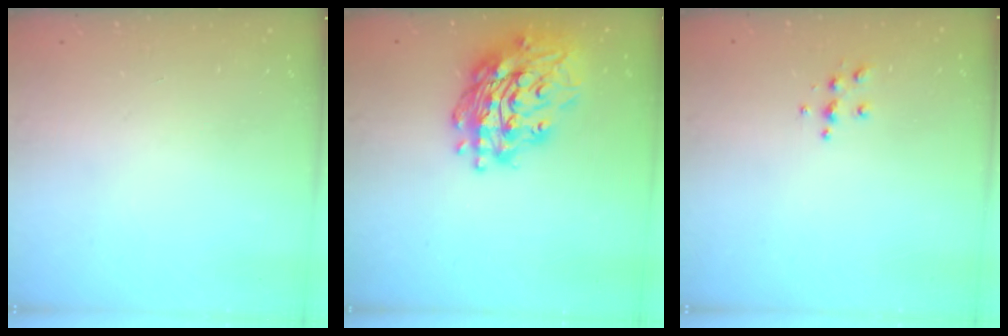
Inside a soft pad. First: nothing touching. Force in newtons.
{"total": 20.7, "press": 20.6, "slide": 1.9}
{"total": 4.9, "press": 4.9, "slide": 0.5}